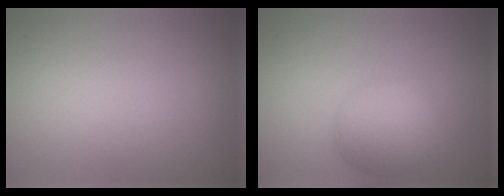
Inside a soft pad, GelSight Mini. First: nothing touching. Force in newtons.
{"total": 4.3, "press": 4.3, "slide": 0.4}